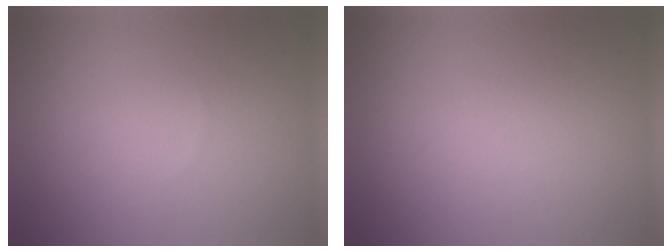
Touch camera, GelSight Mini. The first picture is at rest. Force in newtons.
{"total": 0.0}